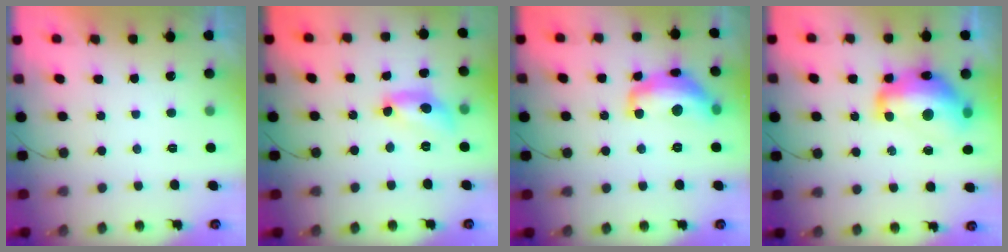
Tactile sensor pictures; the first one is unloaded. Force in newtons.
{"total": 13.3, "press": 13.2, "slide": 0.9}
{"total": 14.0, "press": 13.9, "slide": 1.2}
{"total": 17.5, "press": 17.3, "slide": 2.4}